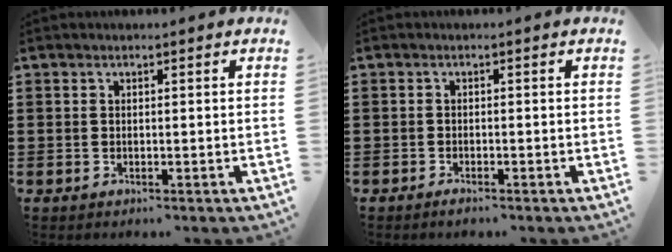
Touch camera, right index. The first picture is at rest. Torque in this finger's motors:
{"motor_torque": [0.03, 0.14, 0.01, 0.00]}